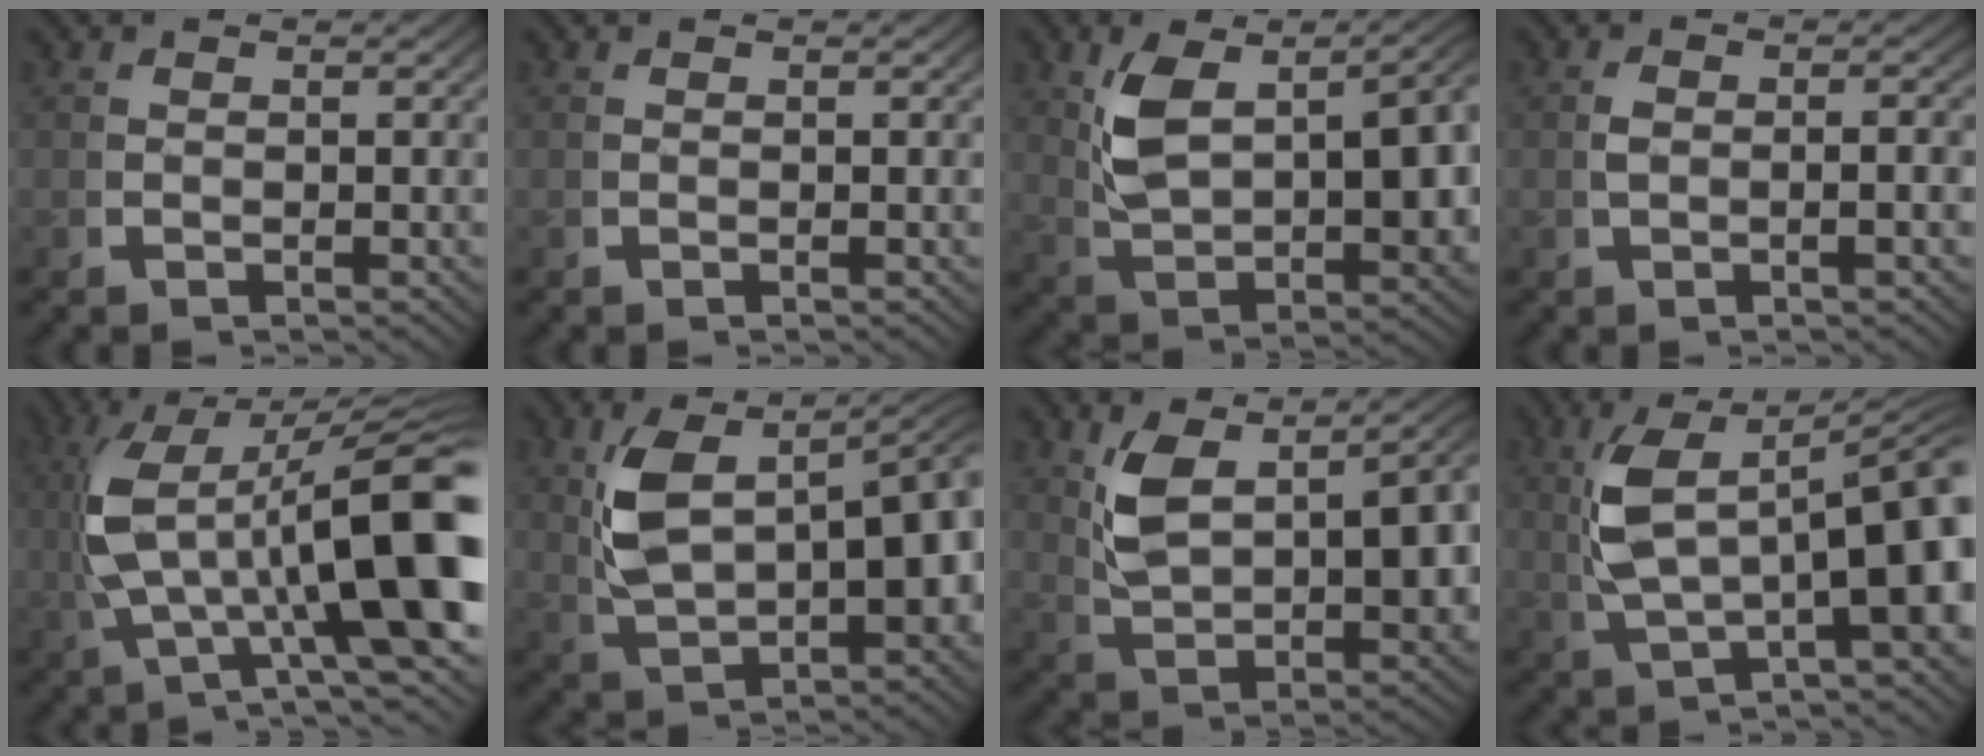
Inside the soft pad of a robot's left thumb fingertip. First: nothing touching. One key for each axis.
{"total": 0.0}
{"total": 9.9, "fx": 1.0, "fy": 5.3, "fz": 8.4, "tx": -0.167, "ty": -0.023, "tz": 0.041}
{"total": 1.8, "fx": -0.3, "fy": 0.3, "fz": 1.7, "tx": -0.038, "ty": 0.003, "tz": -0.004}
{"total": 16.8, "fx": 0.7, "fy": 8.1, "fz": 14.7, "tx": -0.263, "ty": -0.005, "tz": 0.013}
{"total": 11.0, "fx": 1.1, "fy": 5.8, "fz": 9.4, "tx": -0.169, "ty": -0.009, "tz": 0.031}
{"total": 9.0, "fx": 1.1, "fy": 4.7, "fz": 7.6, "tx": -0.153, "ty": -0.022, "tz": 0.042}
{"total": 11.1, "fx": 0.1, "fy": 4.7, "fz": 10.1, "tx": -0.175, "ty": -0.004, "tz": 0.012}